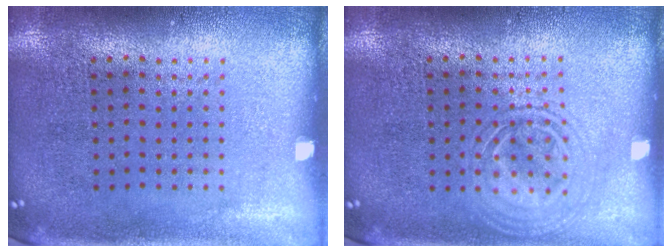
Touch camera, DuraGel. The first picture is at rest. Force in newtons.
{"total": 2.4, "press": 2.4, "slide": 0.3}